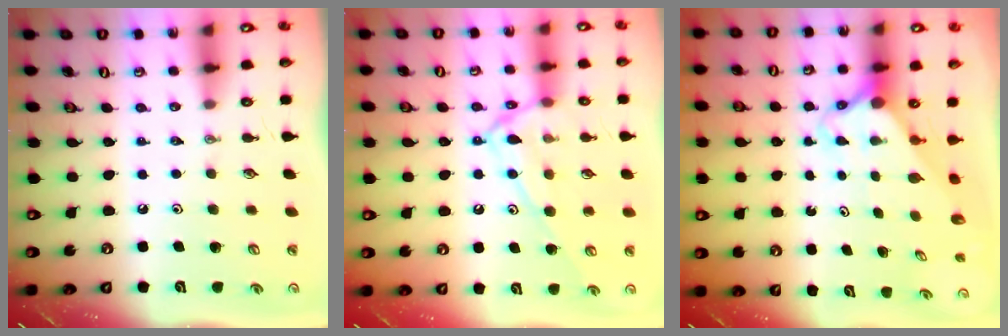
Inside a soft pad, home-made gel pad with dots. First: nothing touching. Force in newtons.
{"total": 13.7, "press": 13.7, "slide": 1.1}
{"total": 3.1, "press": 3.0, "slide": 0.3}